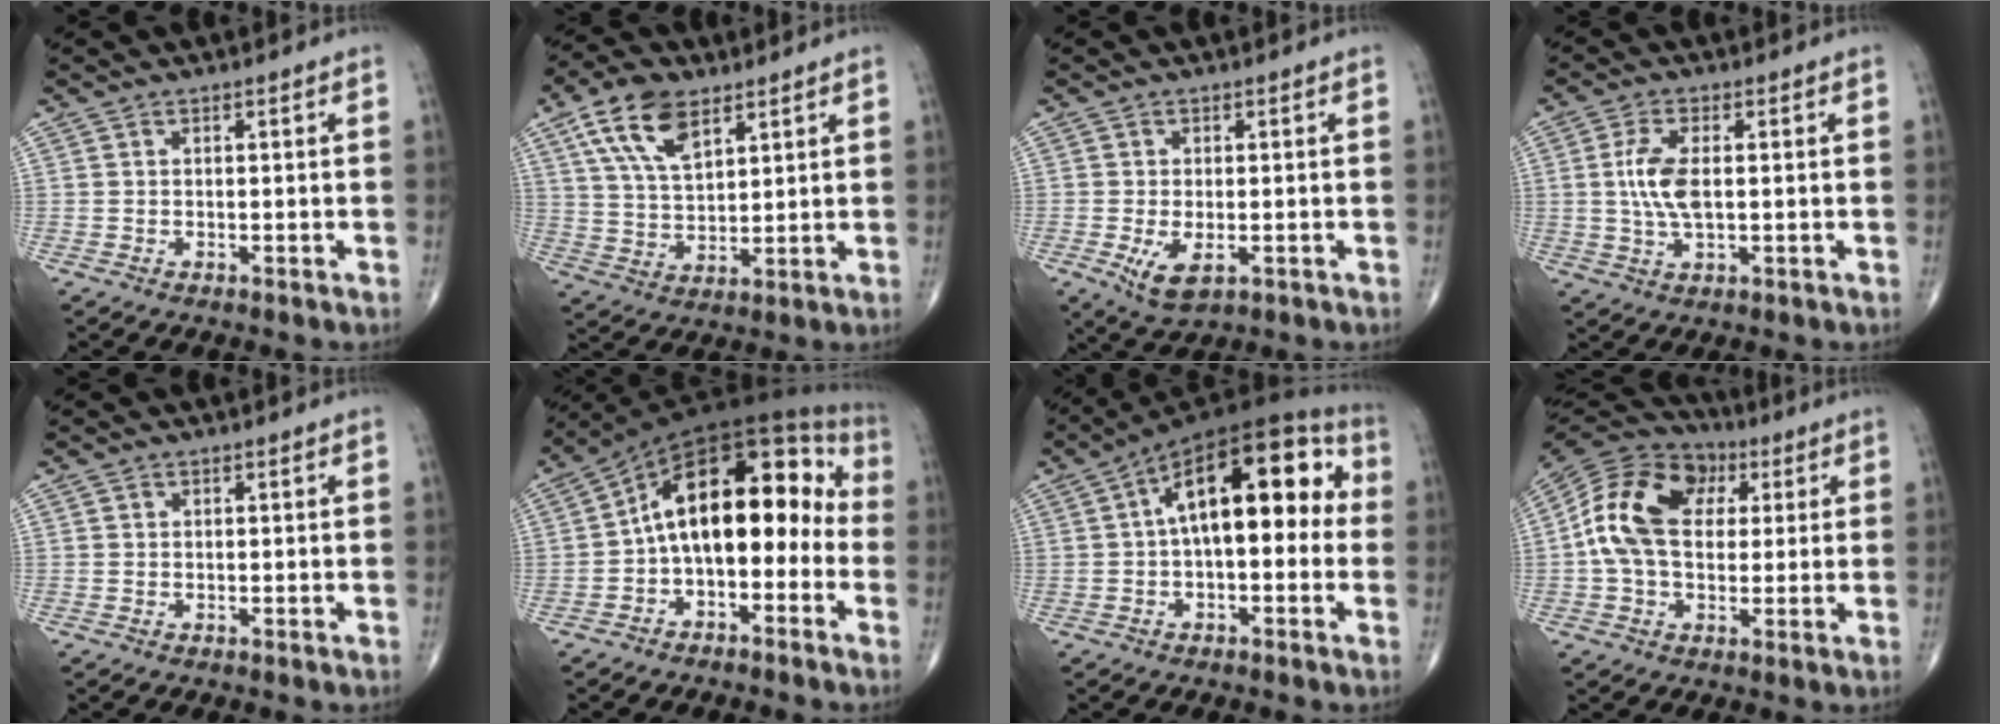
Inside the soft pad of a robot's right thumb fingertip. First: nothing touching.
{"total": 11.7, "force": [6.1, 6.1, 7.9], "torque": [-0.133, -0.018, 0.117]}
{"total": 5.0, "force": [-1.5, 2.5, 4.1], "torque": [-0.078, -0.011, -0.019]}
{"total": 6.9, "force": [0.6, 2.9, 6.2], "torque": [-0.133, -0.004, 0.010]}
{"total": 0.0}
{"total": 17.5, "force": [-1.6, 10.0, 14.2], "torque": [-0.187, 0.070, -0.036]}
{"total": 19.4, "force": [2.5, 9.1, 17.0], "torque": [-0.236, 0.046, 0.024]}
{"total": 16.2, "force": [2.8, 11.2, 11.4], "torque": [-0.202, 0.023, 0.041]}